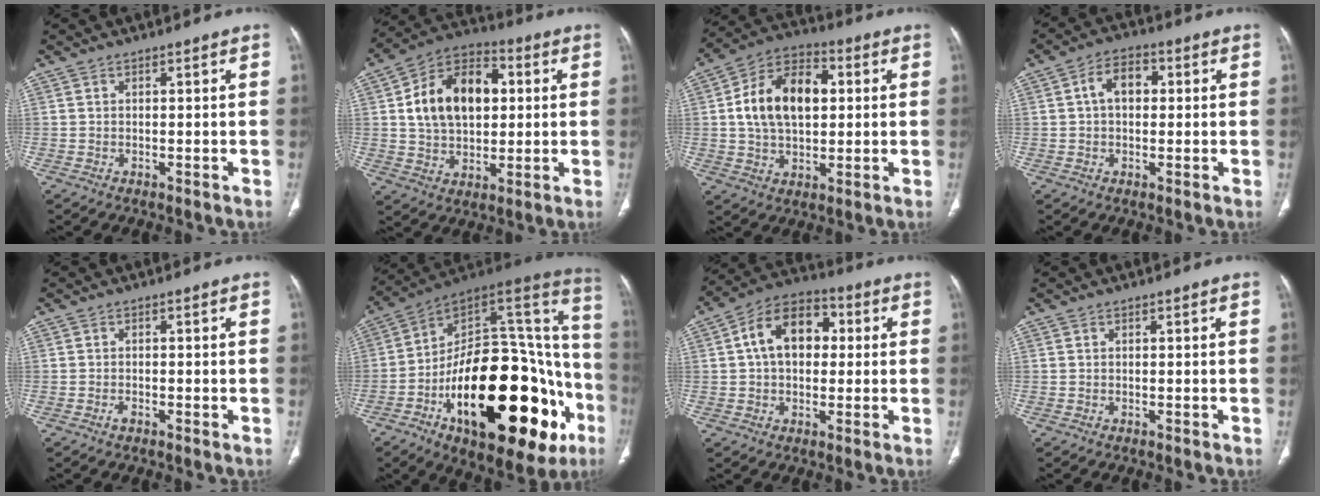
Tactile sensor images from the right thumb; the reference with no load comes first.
{"total": 17.2, "force": [3.0, 11.4, 12.6], "torque": [-0.182, 0.016, 0.048]}
{"total": 15.8, "force": [2.2, 10.0, 12.1], "torque": [-0.191, 0.019, 0.032]}
{"total": 7.6, "force": [1.1, 5.2, 5.5], "torque": [-0.078, 0.020, 0.011]}
{"total": 1.1, "force": [-0.6, 0.4, 0.8], "torque": [-0.014, 0.001, -0.012]}
{"total": 39.9, "force": [-14.5, 18.8, 32.2], "torque": [-0.400, 0.070, -0.212]}
{"total": 13.0, "force": [2.0, 8.8, 9.4], "torque": [-0.130, 0.025, 0.023]}
{"total": 0.0}